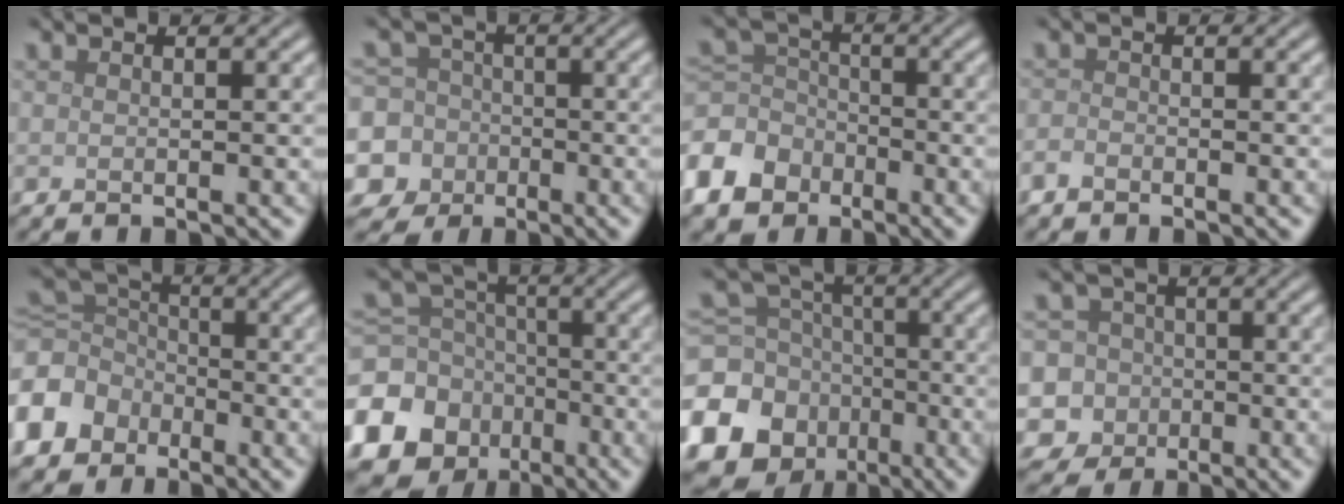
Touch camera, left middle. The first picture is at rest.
{"total": 10.0, "force": [-2.9, 9.4, 1.9], "torque": [-0.071, -0.005, -0.078]}
{"total": 7.2, "force": [-4.0, 5.3, 2.8], "torque": [-0.077, -0.007, -0.097]}
{"total": 1.2, "force": [-0.9, 0.6, 0.5], "torque": [-0.009, -0.001, -0.022]}
{"total": 7.4, "force": [-3.8, 5.7, 2.9], "torque": [-0.079, -0.006, -0.099]}
{"total": 12.3, "force": [-5.7, 10.3, 3.6], "torque": [-0.109, -0.039, -0.113]}
{"total": 14.4, "force": [-6.3, 12.2, 4.4], "torque": [-0.137, -0.046, -0.119]}
{"total": 9.6, "force": [-3.1, 9.0, 1.7], "torque": [-0.049, 0.008, -0.086]}